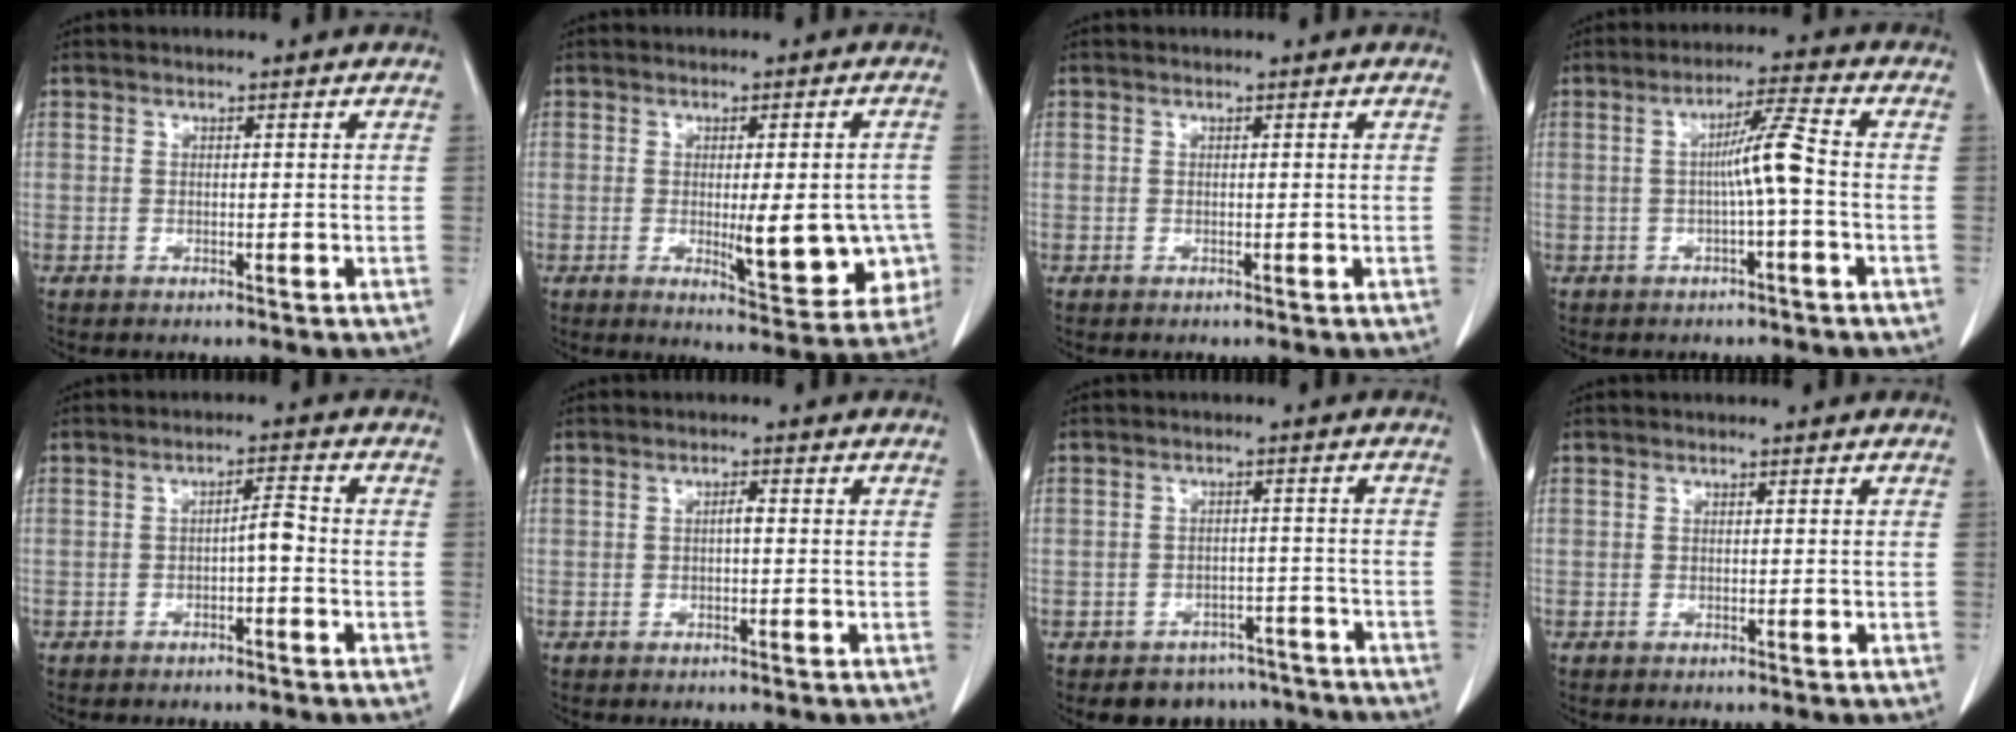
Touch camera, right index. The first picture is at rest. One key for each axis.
{"total": 11.5, "fx": -1.9, "fy": 3.3, "fz": 10.9, "tx": -0.124, "ty": -0.010, "tz": -0.017}
{"total": 0.0}
{"total": 5.7, "fx": -0.6, "fy": -0.4, "fz": 5.6, "tx": -0.094, "ty": 0.012, "tz": -0.011}
{"total": 2.8, "fx": -0.8, "fy": 0.5, "fz": 2.6, "tx": -0.039, "ty": 0.006, "tz": -0.014}
{"total": 1.2, "fx": 0.0, "fy": 0.3, "fz": 1.1, "tx": -0.017, "ty": 0.005, "tz": -0.002}
{"total": 7.6, "fx": -6.1, "fy": 4.5, "fz": 0.0, "tx": 0.025, "ty": 0.029, "tz": -0.075}
{"total": 0.0}